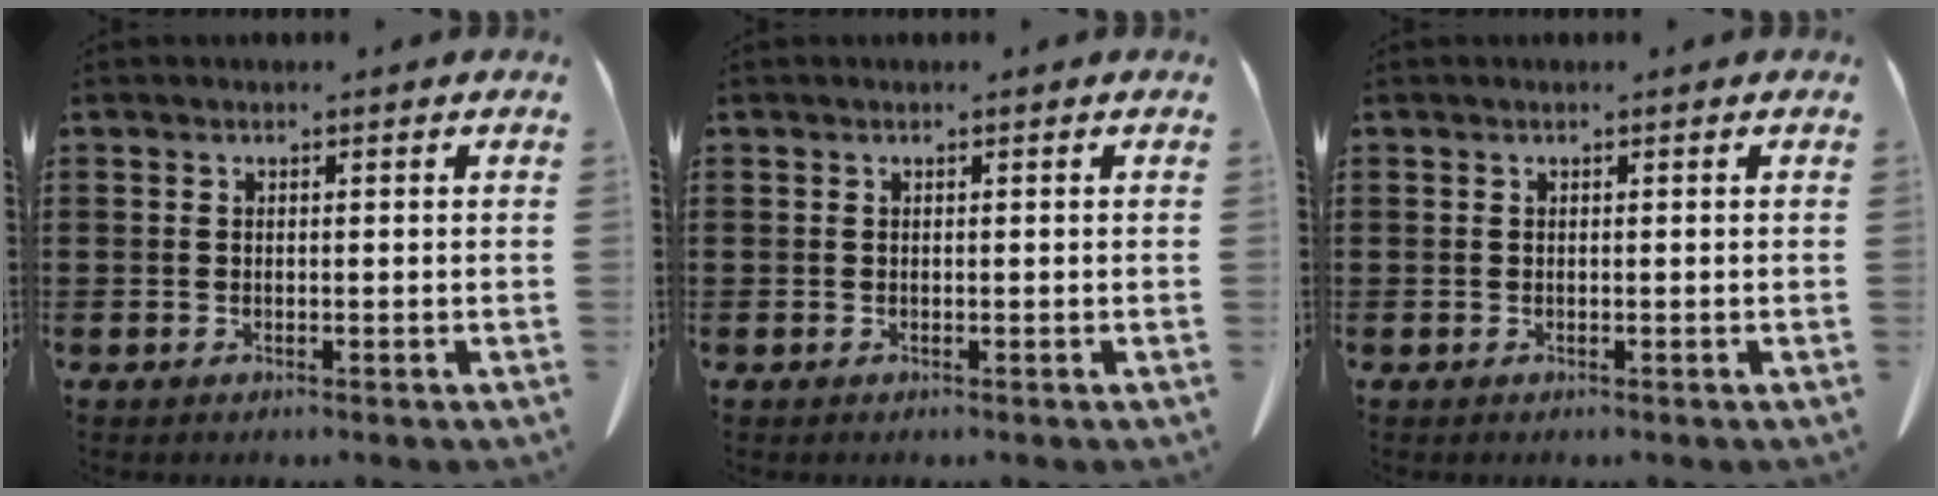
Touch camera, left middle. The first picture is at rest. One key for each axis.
{"total": 0.0}
{"total": 0.0}